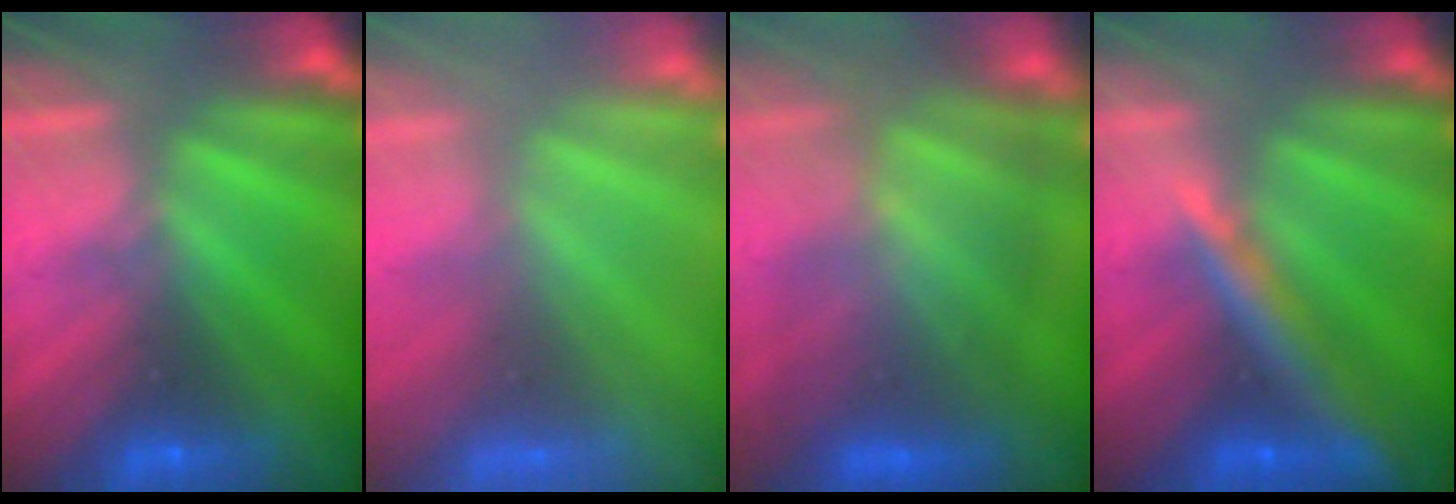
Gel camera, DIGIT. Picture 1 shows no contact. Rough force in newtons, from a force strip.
{"total": 7.6}
{"total": 9.1}
{"total": 6.9}